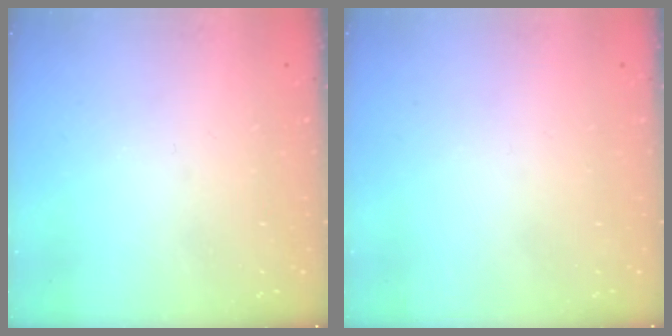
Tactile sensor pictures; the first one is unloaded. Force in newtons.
{"total": 1.6, "press": 1.6, "slide": 0.1}